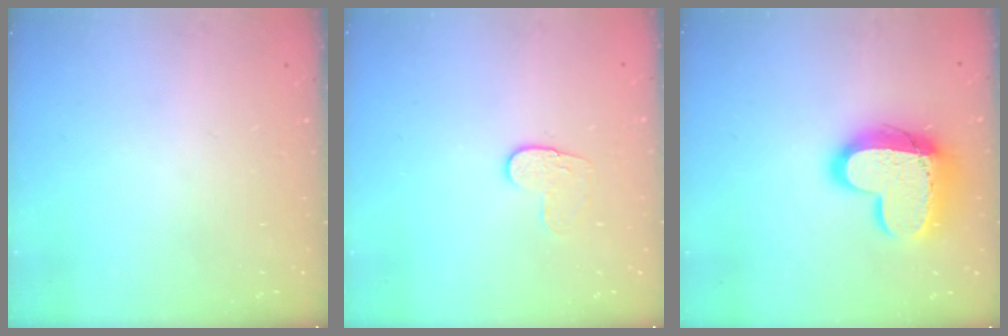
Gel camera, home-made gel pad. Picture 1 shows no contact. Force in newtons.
{"total": 7.9, "press": 7.8, "slide": 0.6}
{"total": 17.4, "press": 17.3, "slide": 1.5}